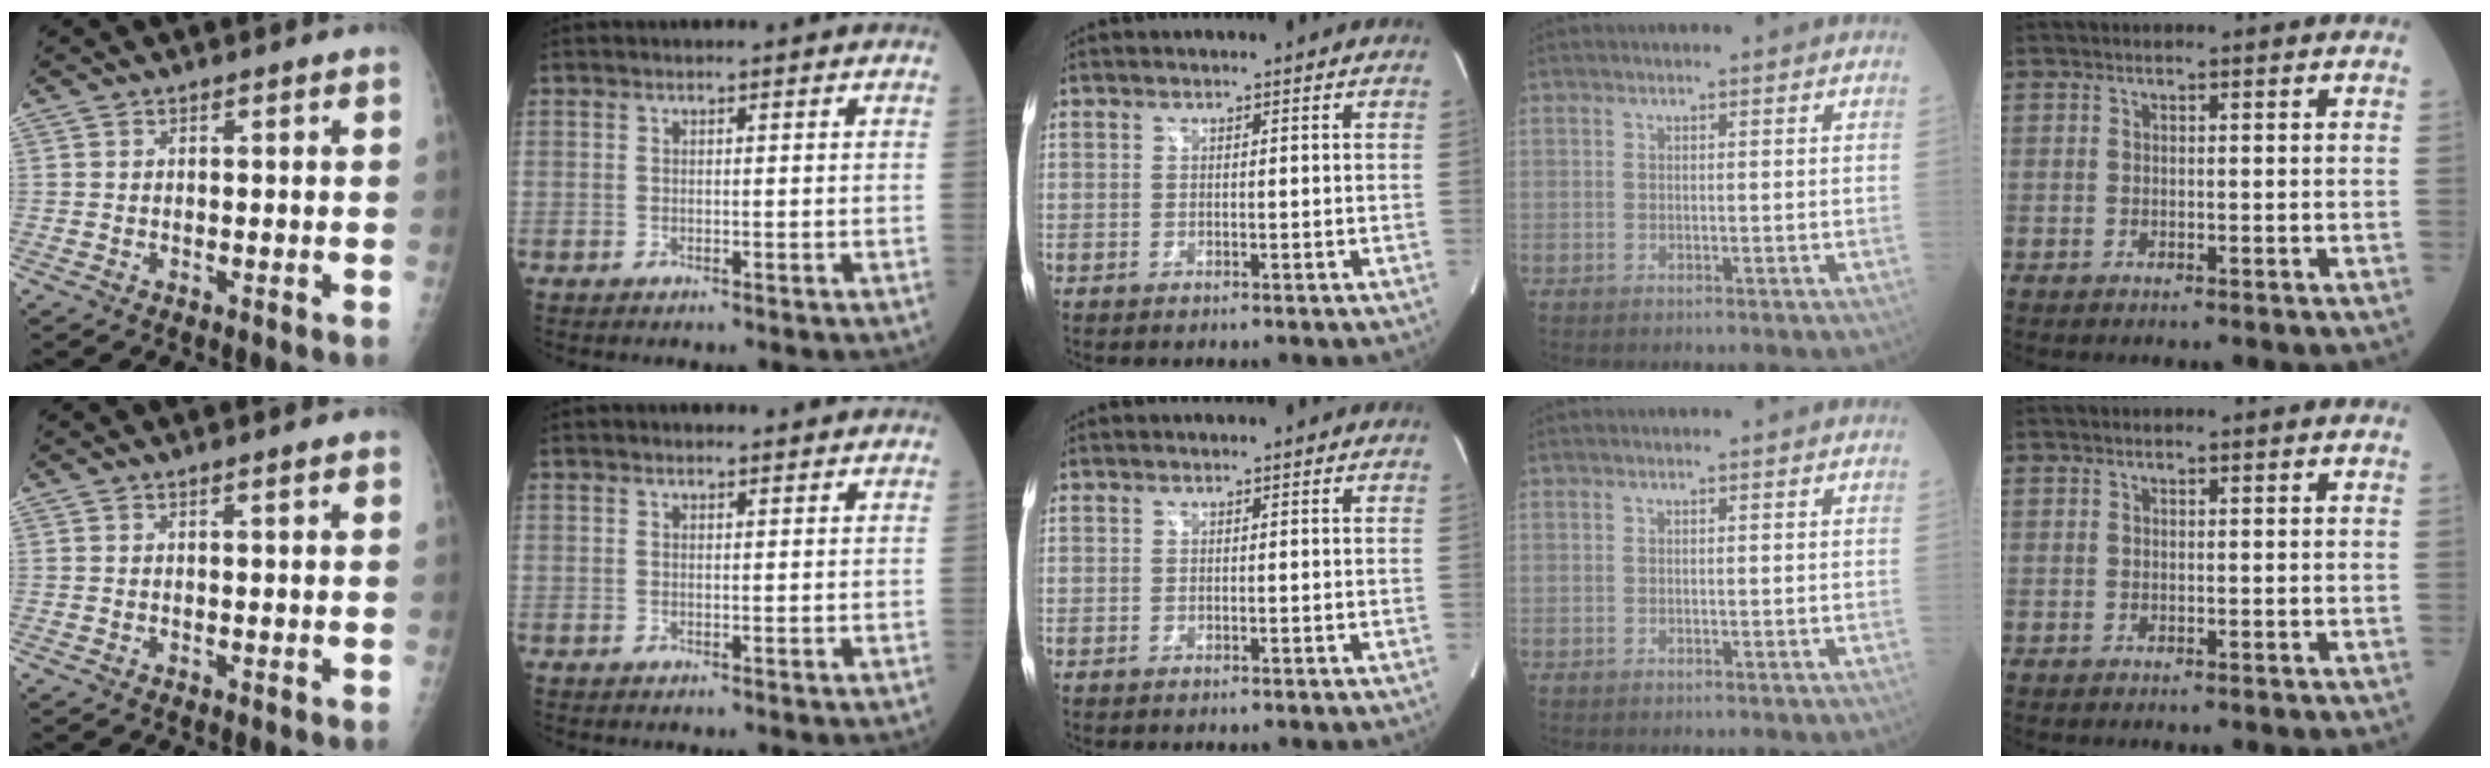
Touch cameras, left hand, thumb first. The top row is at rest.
{"thumb": {"total": 1.3, "force": [0.8, 0.0, 1.1], "torque": [-0.015, 0.000, 0.009]}, "index": {"total": 1.1, "force": [1.0, 0.4, 0.2], "torque": [-0.009, 0.004, 0.011]}}